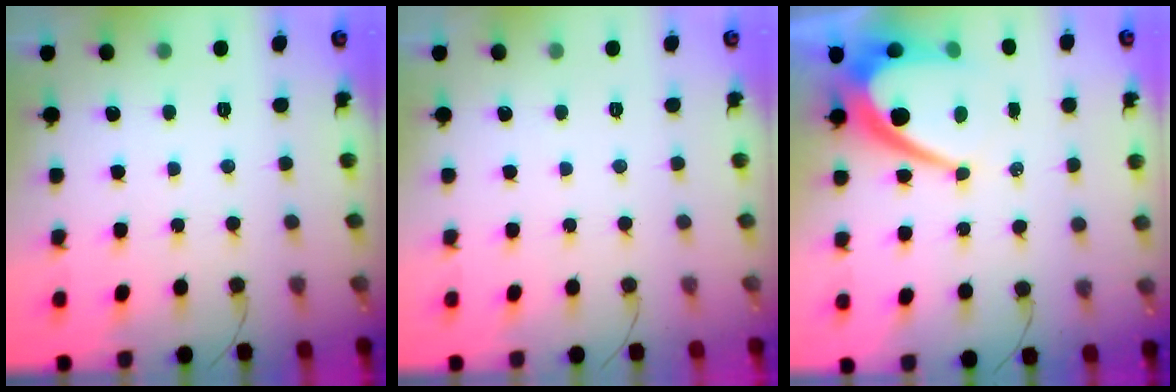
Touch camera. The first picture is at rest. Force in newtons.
{"total": 0.0}
{"total": 13.0, "press": 13.0, "slide": 0.8}